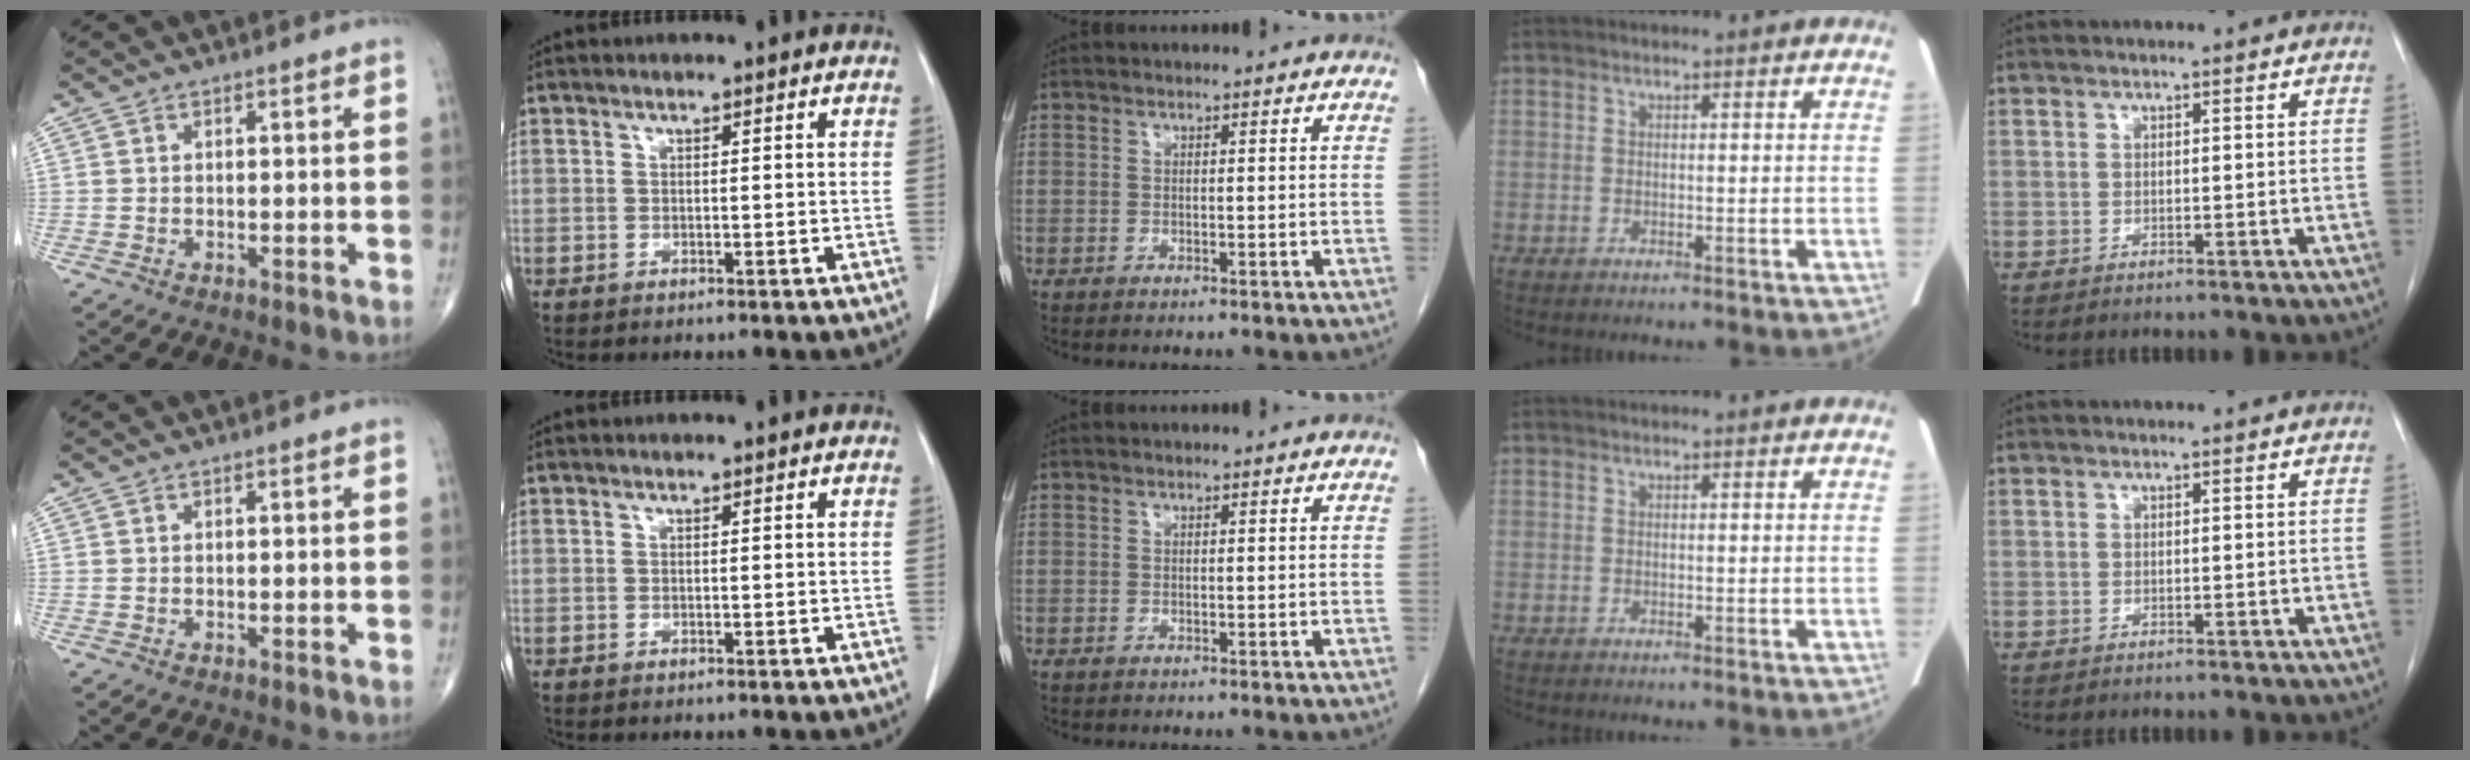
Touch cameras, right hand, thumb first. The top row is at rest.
{}